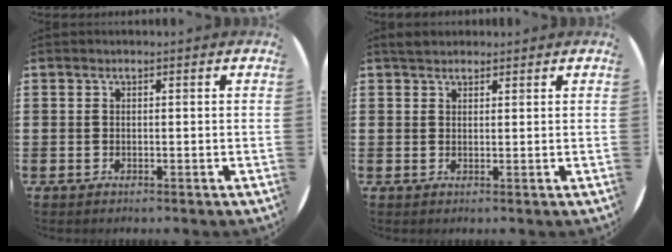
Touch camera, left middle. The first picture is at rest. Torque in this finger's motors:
{"motor_torque": [0.19, -0.13, 0.01, 0.03]}